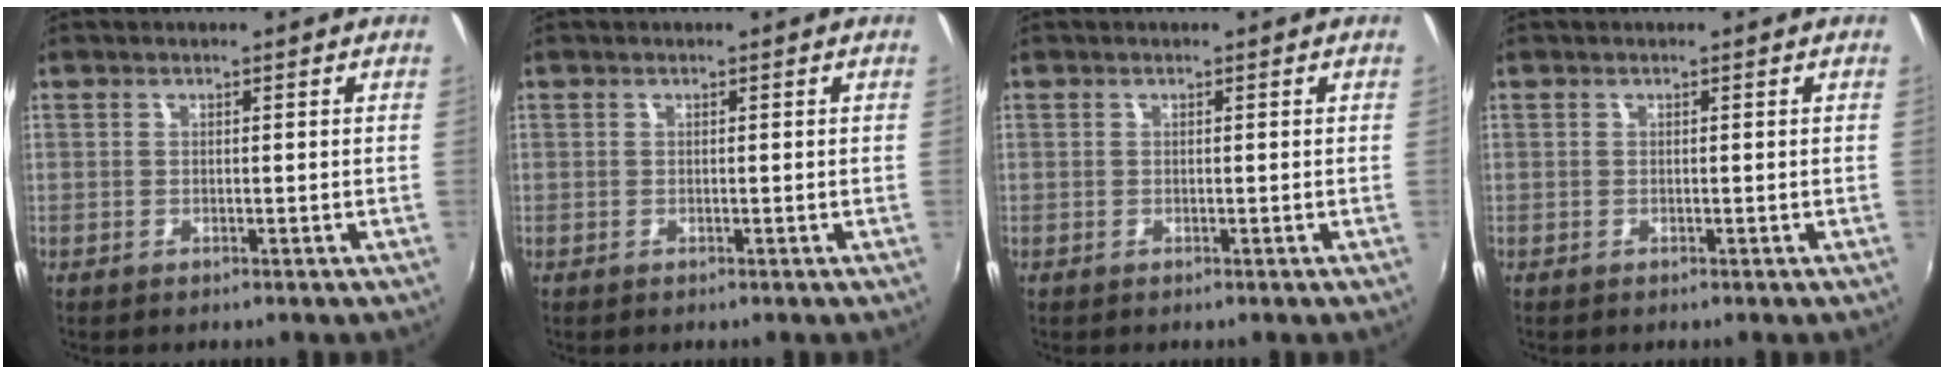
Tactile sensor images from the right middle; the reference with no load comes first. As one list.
[{"total": 0.0}, {"total": 0.0}, {"total": 0.0}]